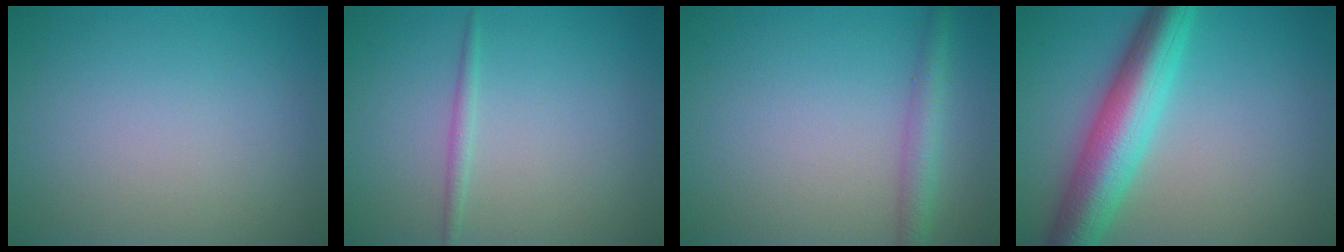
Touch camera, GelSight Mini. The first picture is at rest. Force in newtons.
{"total": 1.0, "press": 1.0, "slide": 0.0}
{"total": 2.4, "press": 2.4, "slide": 0.2}
{"total": 7.8, "press": 7.8, "slide": 0.1}